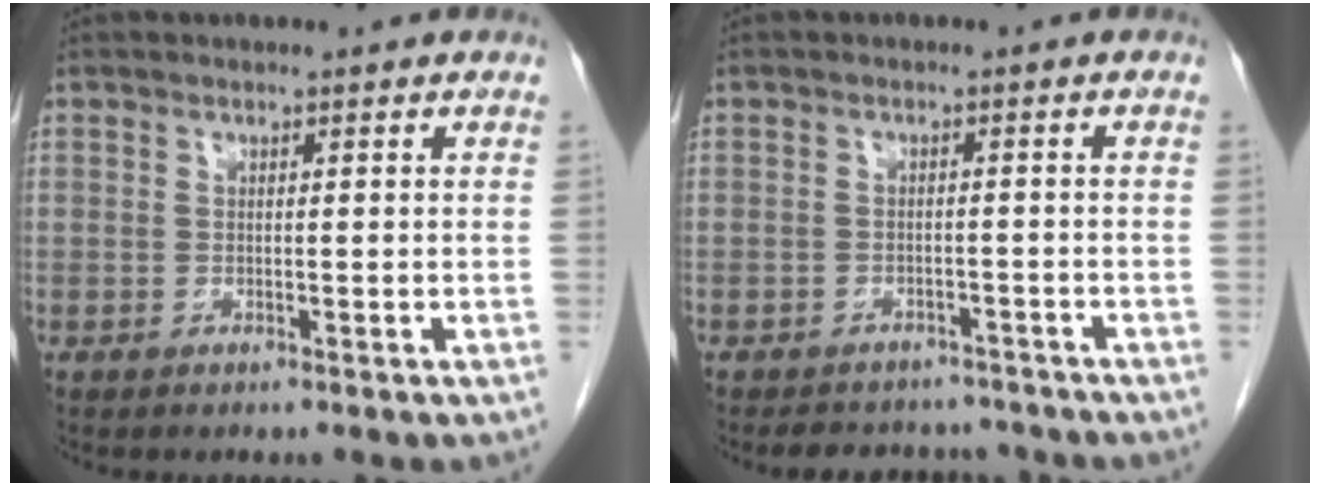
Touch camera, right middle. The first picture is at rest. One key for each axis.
{"total": 7.0, "fx": -6.4, "fy": 2.5, "fz": 1.1, "tx": -0.008, "ty": 0.007, "tz": -0.078}